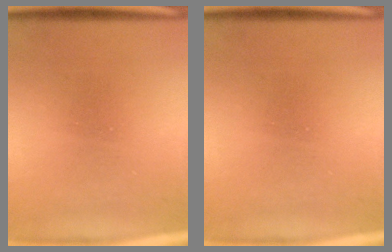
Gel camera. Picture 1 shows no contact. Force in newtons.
{"total": 0.0}